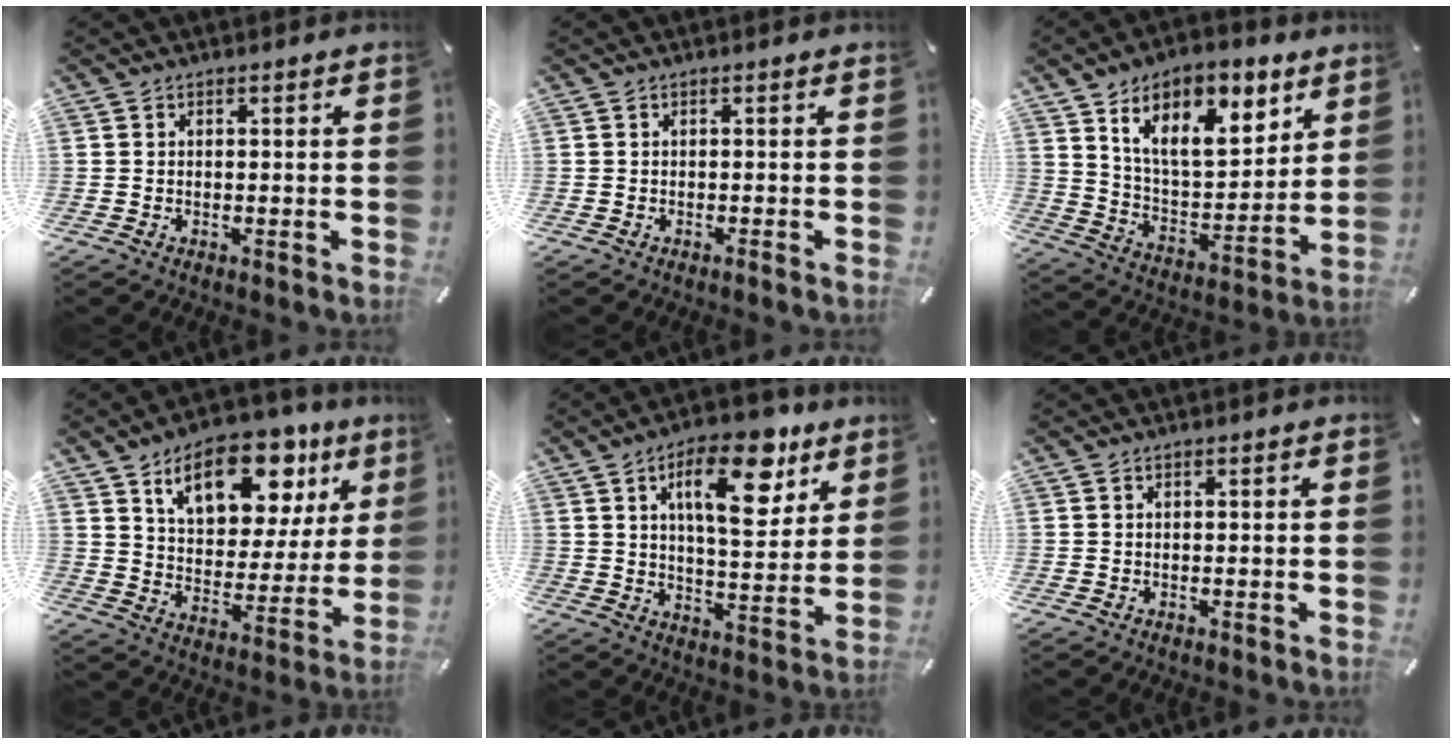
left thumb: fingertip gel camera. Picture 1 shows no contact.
{"total": 0.8, "force": [-0.3, -0.1, 0.8], "torque": [-0.009, -0.004, -0.004]}
{"total": 17.3, "force": [10.4, 9.1, 10.4], "torque": [-0.169, -0.046, 0.180]}
{"total": 19.0, "force": [11.1, 10.7, 11.1], "torque": [-0.160, -0.059, 0.187]}
{"total": 16.8, "force": [8.5, 7.4, 12.5], "torque": [-0.177, -0.031, 0.135]}
{"total": 0.0}